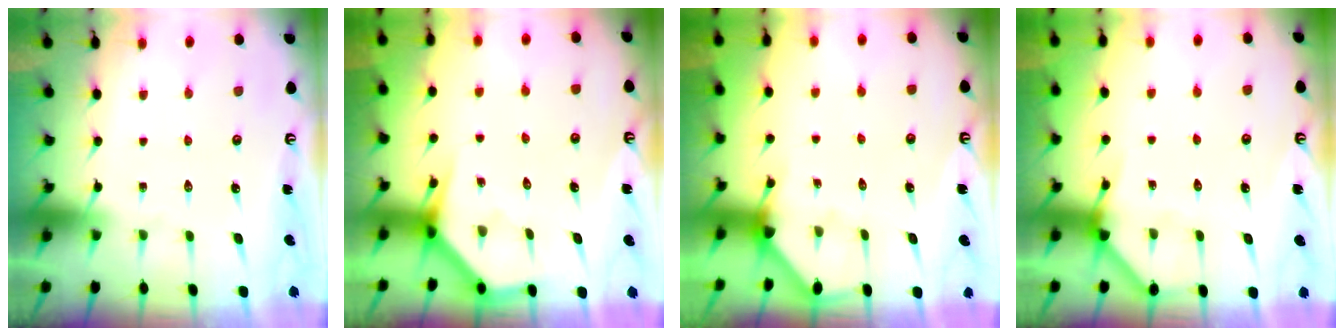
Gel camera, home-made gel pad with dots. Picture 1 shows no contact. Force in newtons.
{"total": 3.7, "press": 3.7, "slide": 0.2}
{"total": 2.6, "press": 2.6, "slide": 0.4}
{"total": 4.8, "press": 4.8, "slide": 0.4}